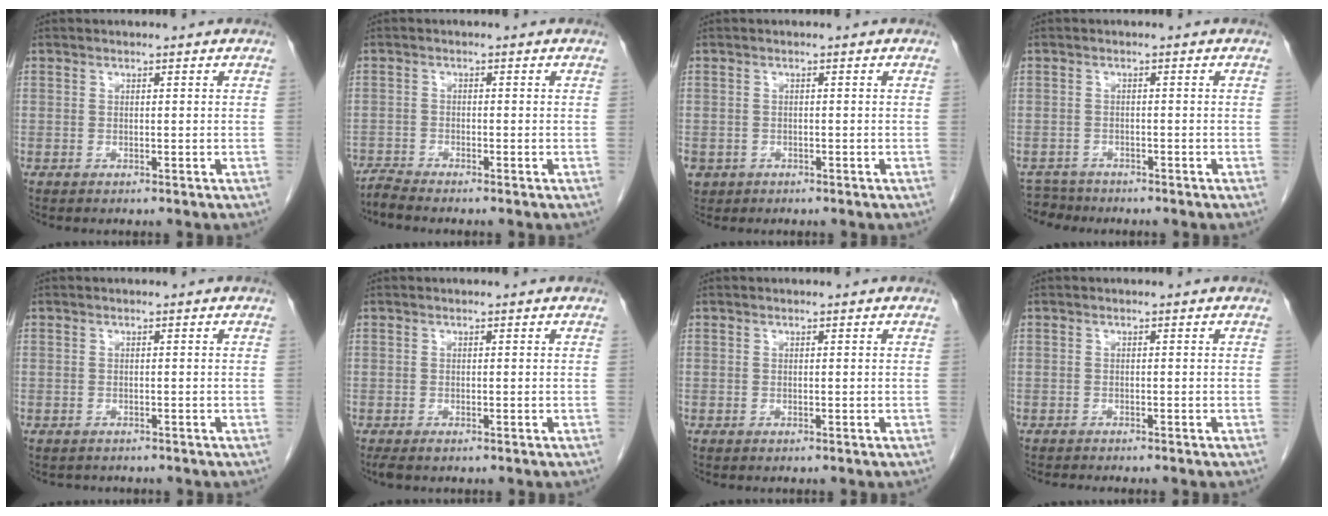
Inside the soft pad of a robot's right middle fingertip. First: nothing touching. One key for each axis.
{"total": 2.1, "fx": -2.0, "fy": -0.6, "fz": 0.0, "tx": -0.006, "ty": -0.012, "tz": -0.043}
{"total": 3.3, "fx": -1.7, "fy": 2.8, "fz": 0.7, "tx": -0.017, "ty": 0.000, "tz": -0.026}
{"total": 3.2, "fx": -2.9, "fy": 1.0, "fz": -0.7, "tx": 0.011, "ty": -0.006, "tz": -0.052}
{"total": 1.4, "fx": -1.2, "fy": 0.7, "fz": 0.0, "tx": -0.008, "ty": -0.001, "tz": -0.019}
{"total": 1.3, "fx": -1.0, "fy": 0.3, "fz": 0.8, "tx": -0.013, "ty": -0.005, "tz": -0.015}
{"total": 0.0}
{"total": 2.7, "fx": -2.5, "fy": 0.1, "fz": 1.1, "tx": -0.016, "ty": -0.003, "tz": -0.035}